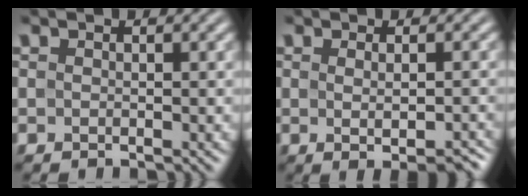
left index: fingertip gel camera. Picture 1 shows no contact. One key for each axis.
{"total": 3.7, "fx": -0.5, "fy": 1.0, "fz": 3.5, "tx": -0.037, "ty": 0.002, "tz": 0.000}